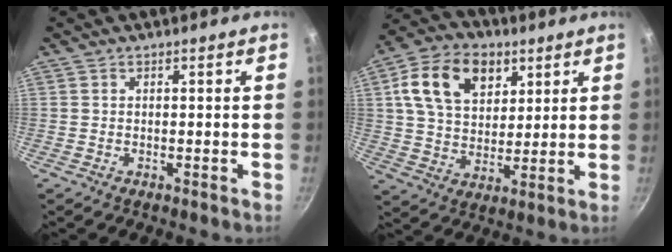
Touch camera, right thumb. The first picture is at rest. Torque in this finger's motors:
{"motor_torque": [-0.38, 0.68, 0.35, -0.09, 0.10]}